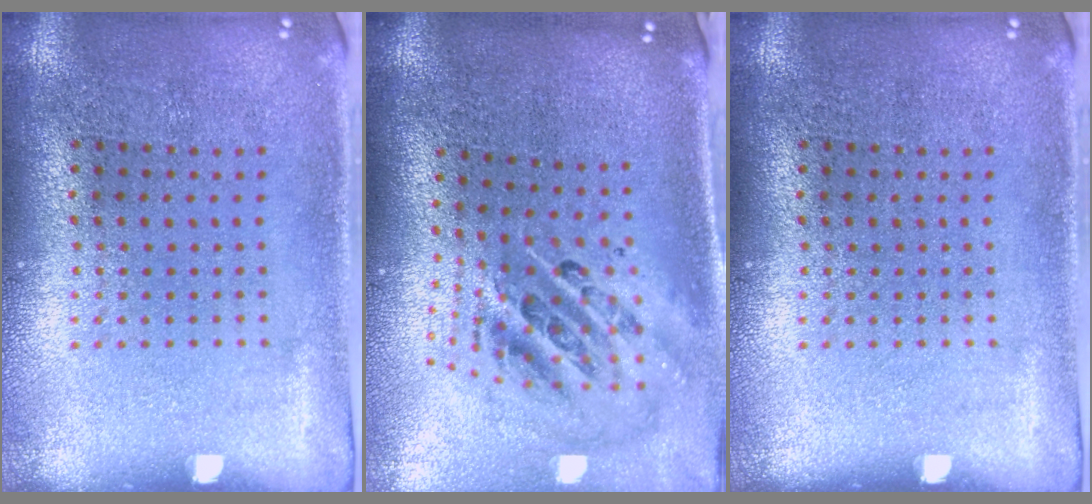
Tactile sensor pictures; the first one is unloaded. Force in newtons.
{"total": 2.6, "press": 1.8, "slide": 1.9}
{"total": 0.0}